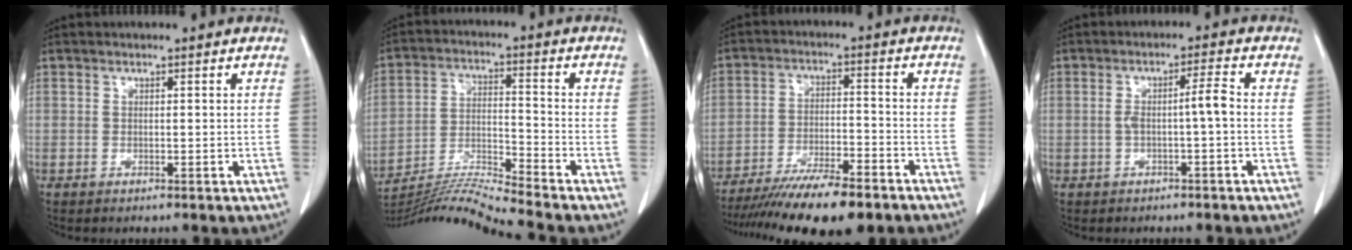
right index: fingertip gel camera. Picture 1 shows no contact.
{"total": 10.9, "force": [-10.0, -3.0, 2.9], "torque": [-0.052, -0.001, -0.186]}
{"total": 15.3, "force": [-12.3, 2.6, 8.7], "torque": [-0.147, -0.020, -0.199]}
{"total": 3.7, "force": [-0.5, 0.0, 3.7], "torque": [-0.068, 0.012, -0.005]}